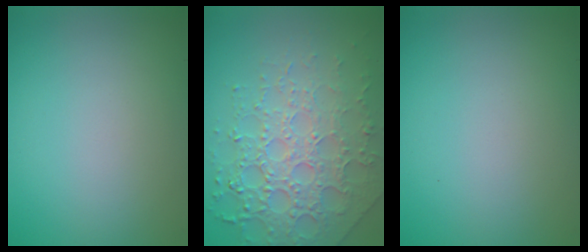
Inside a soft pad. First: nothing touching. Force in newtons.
{"total": 8.1, "press": 5.6, "slide": 5.9}
{"total": 0.0}